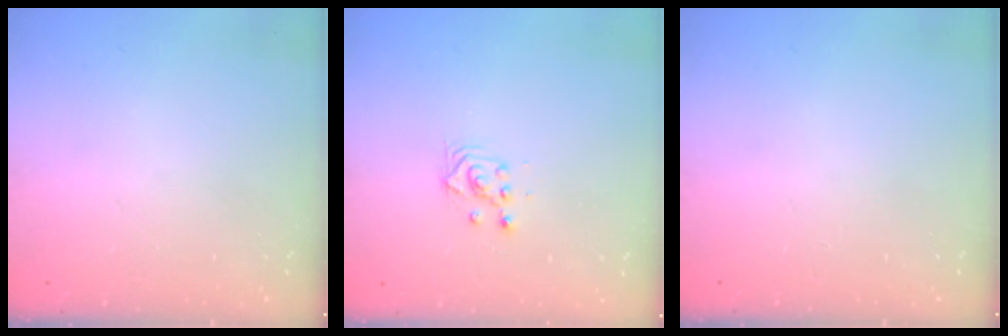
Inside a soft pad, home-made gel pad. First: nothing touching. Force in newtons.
{"total": 2.3, "press": 2.3, "slide": 0.1}
{"total": 0.0}